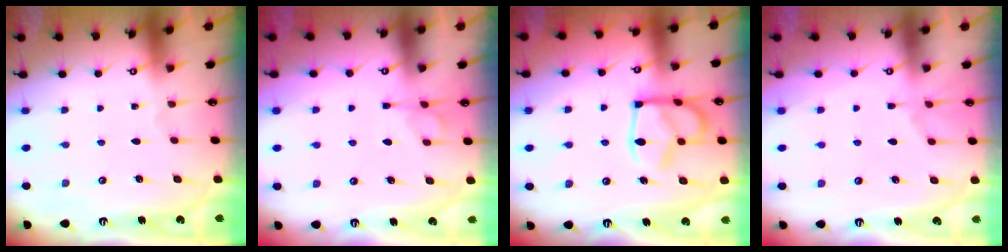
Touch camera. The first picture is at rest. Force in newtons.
{"total": 1.3, "press": 0.4, "slide": 1.2}
{"total": 15.2, "press": 15.1, "slide": 1.6}
{"total": 5.9, "press": 5.7, "slide": 1.3}